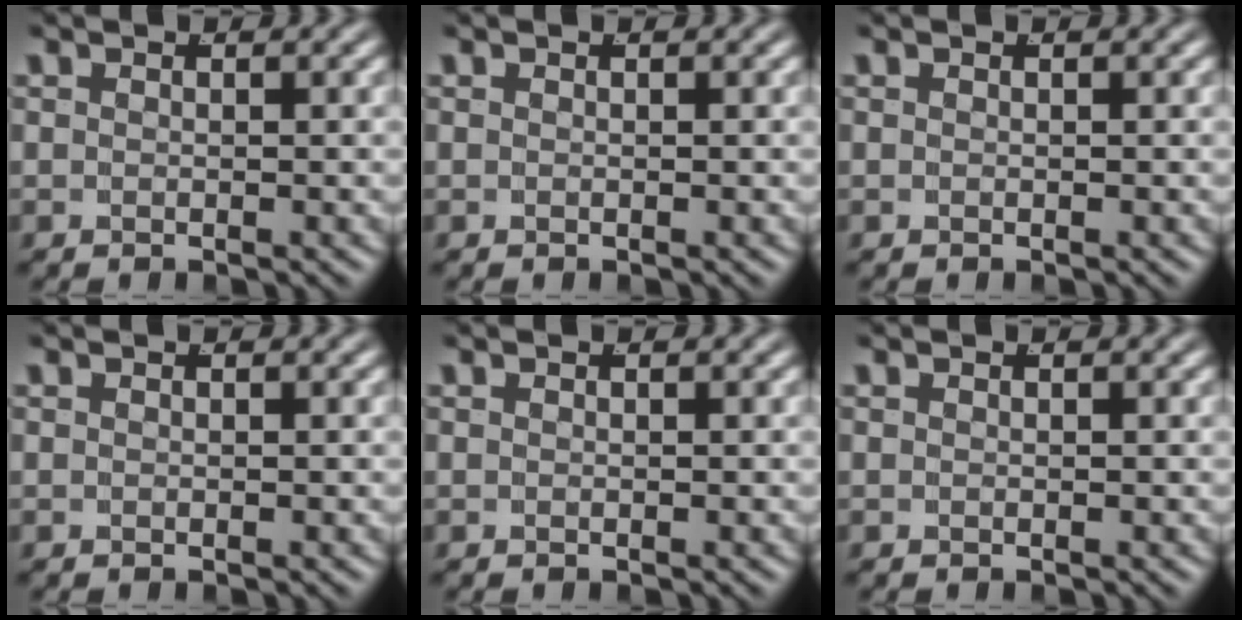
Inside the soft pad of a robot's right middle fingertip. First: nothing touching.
{"total": 0.0}
{"total": 0.0}
{"total": 0.0}
{"total": 0.0}
{"total": 0.0}